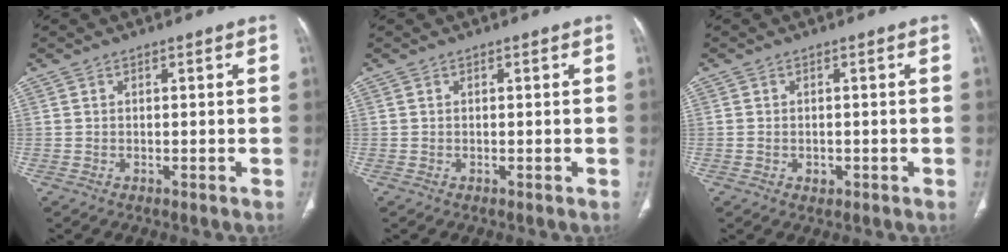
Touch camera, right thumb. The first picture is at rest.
{"total": 0.0}
{"total": 1.5, "force": [-0.5, 1.2, 0.8], "torque": [-0.010, 0.006, -0.003]}